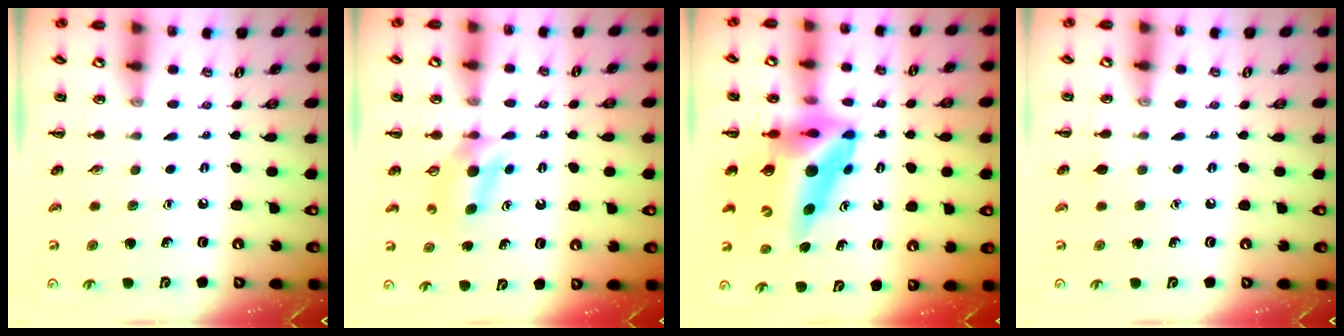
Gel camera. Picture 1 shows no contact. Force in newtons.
{"total": 4.4, "press": 4.2, "slide": 1.2}
{"total": 14.9, "press": 14.1, "slide": 4.9}
{"total": 2.8, "press": 2.6, "slide": 0.8}